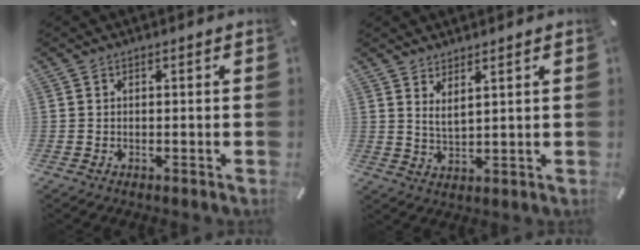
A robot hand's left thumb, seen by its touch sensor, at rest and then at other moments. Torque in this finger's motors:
{"motor_torque": [0.24, -0.51, -0.06, 0.18, 0.02]}